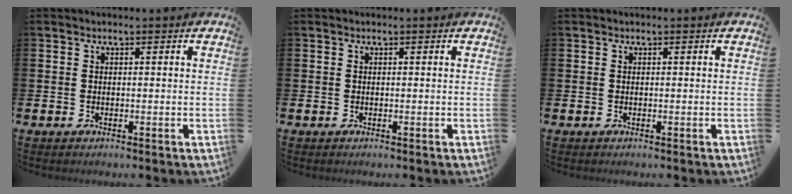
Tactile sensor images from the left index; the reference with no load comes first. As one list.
[{"total": 0.0}, {"total": 0.0}]